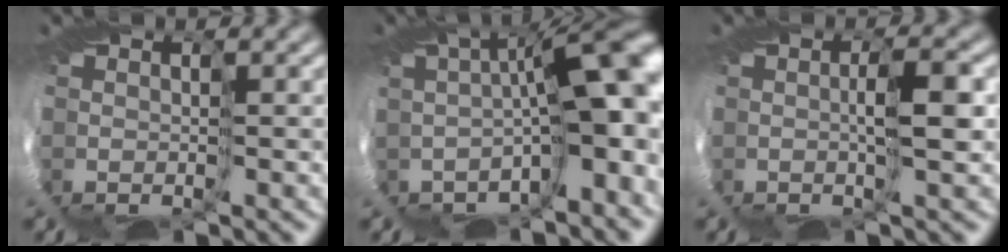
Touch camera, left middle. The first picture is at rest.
{"total": 9.7, "force": [-0.6, 3.0, 9.2], "torque": [-0.122, 0.006, -0.004]}
{"total": 1.7, "force": [-0.2, -0.5, 1.6], "torque": [-0.038, 0.007, -0.008]}